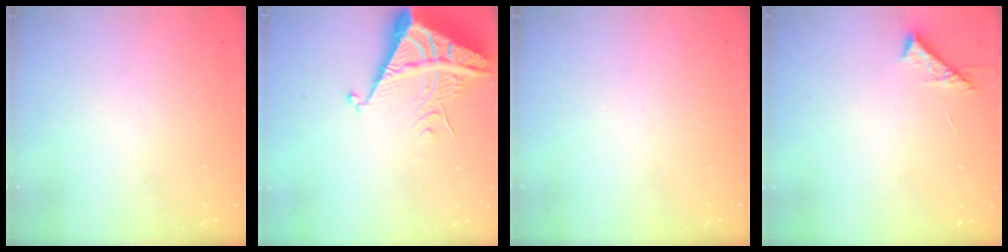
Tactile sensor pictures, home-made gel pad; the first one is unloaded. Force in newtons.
{"total": 8.3, "press": 8.2, "slide": 1.0}
{"total": 0.0}
{"total": 6.0, "press": 6.0, "slide": 0.5}